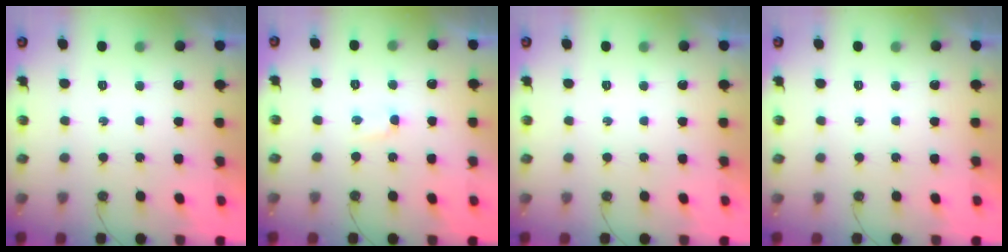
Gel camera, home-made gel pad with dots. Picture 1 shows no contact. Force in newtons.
{"total": 1.6, "press": 1.4, "slide": 0.7}
{"total": 0.0}
{"total": 0.0}